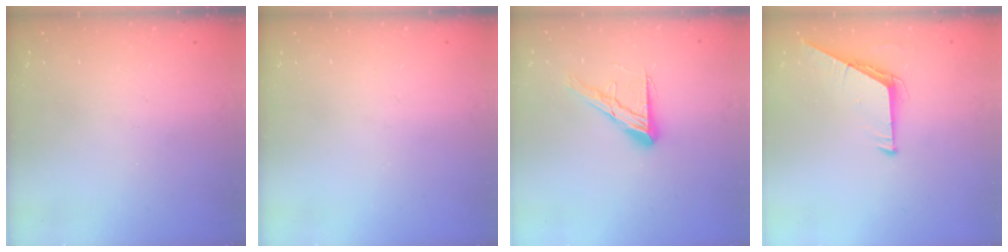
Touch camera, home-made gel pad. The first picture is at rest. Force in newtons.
{"total": 0.0}
{"total": 12.3, "press": 12.2, "slide": 1.1}
{"total": 6.1, "press": 6.1, "slide": 0.5}